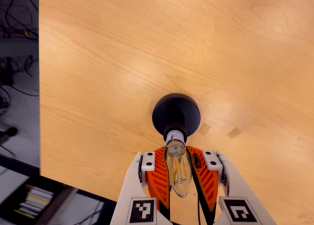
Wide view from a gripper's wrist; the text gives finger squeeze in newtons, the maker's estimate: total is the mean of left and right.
{"total": 18.9, "left": 18.0, "right": 19.7}